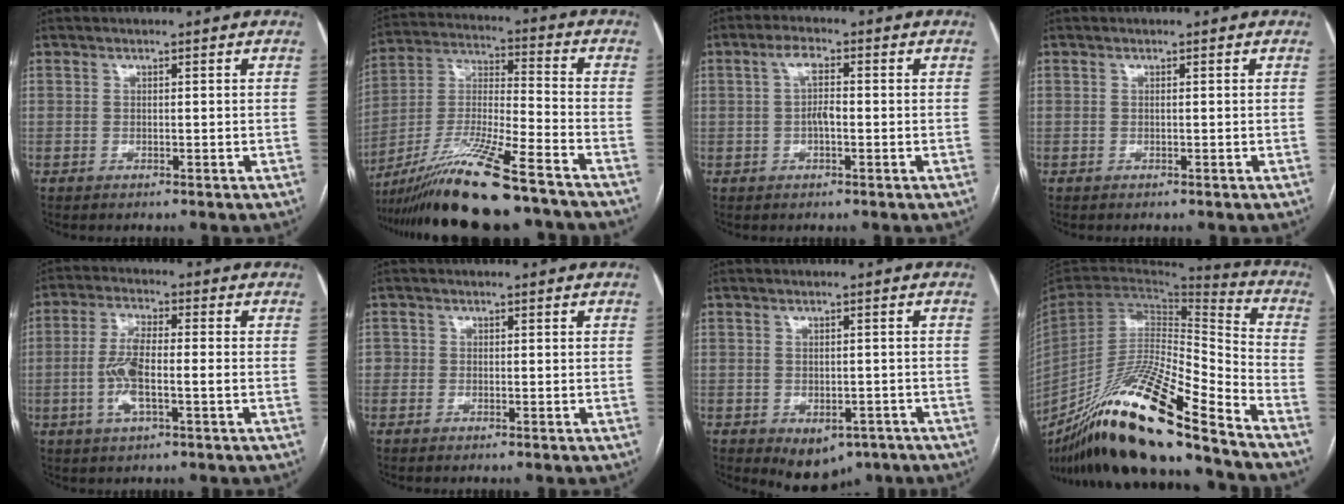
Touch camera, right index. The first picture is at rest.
{"total": 18.9, "force": [-14.6, 0.8, 11.9], "torque": [-0.247, -0.032, -0.264]}
{"total": 3.6, "force": [0.0, 1.2, 3.4], "torque": [-0.066, 0.011, -0.001]}
{"total": 0.0}
{"total": 7.6, "force": [-1.4, 1.8, 7.3], "torque": [-0.152, 0.006, -0.031]}
{"total": 1.3, "force": [-0.2, 1.3, 0.3], "torque": [0.006, 0.006, -0.005]}
{"total": 6.7, "force": [-3.9, 4.4, 3.1], "torque": [-0.031, 0.002, -0.045]}
{"total": 26.3, "force": [-19.2, 1.7, 17.9], "torque": [-0.325, -0.036, -0.348]}